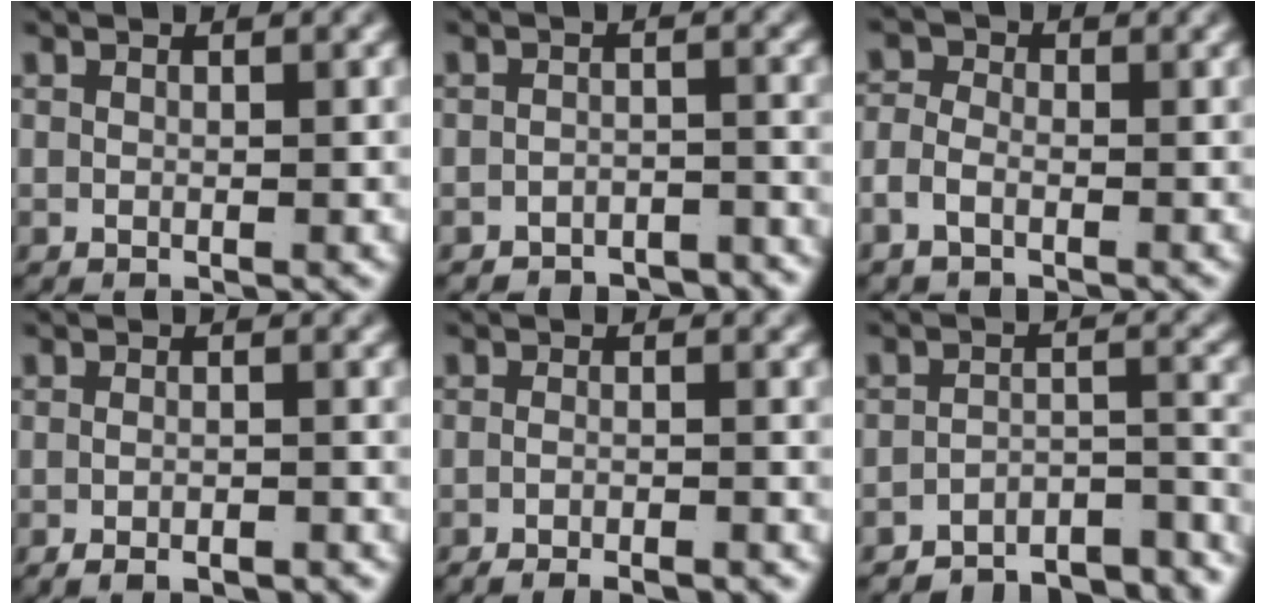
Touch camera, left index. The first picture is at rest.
{"total": 4.0, "force": [-3.9, 0.5, 0.1], "torque": [0.006, -0.013, -0.062]}
{"total": 2.2, "force": [-1.6, 1.2, 0.9], "torque": [-0.026, -0.014, -0.025]}
{"total": 2.2, "force": [-2.1, 0.3, 0.8], "torque": [-0.009, -0.008, -0.029]}
{"total": 3.2, "force": [-2.9, 0.3, 1.2], "torque": [-0.019, -0.008, -0.045]}
{"total": 8.9, "force": [-8.1, 2.2, 2.9], "torque": [-0.024, -0.019, -0.119]}